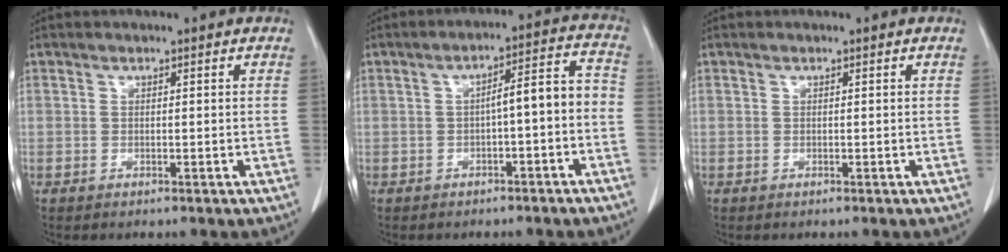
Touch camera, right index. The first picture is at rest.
{"total": 6.4, "force": [-1.6, 1.3, 6.1], "torque": [-0.080, 0.035, -0.024]}
{"total": 0.0}